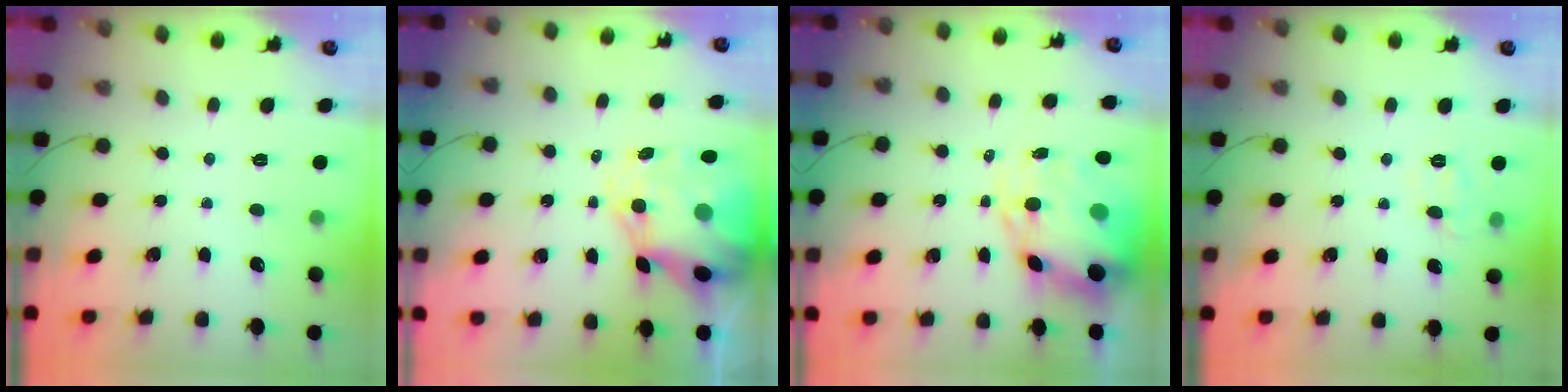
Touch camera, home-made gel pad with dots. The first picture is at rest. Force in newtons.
{"total": 12.9, "press": 12.4, "slide": 3.7}
{"total": 13.7, "press": 13.2, "slide": 3.6}
{"total": 6.3, "press": 6.1, "slide": 1.5}